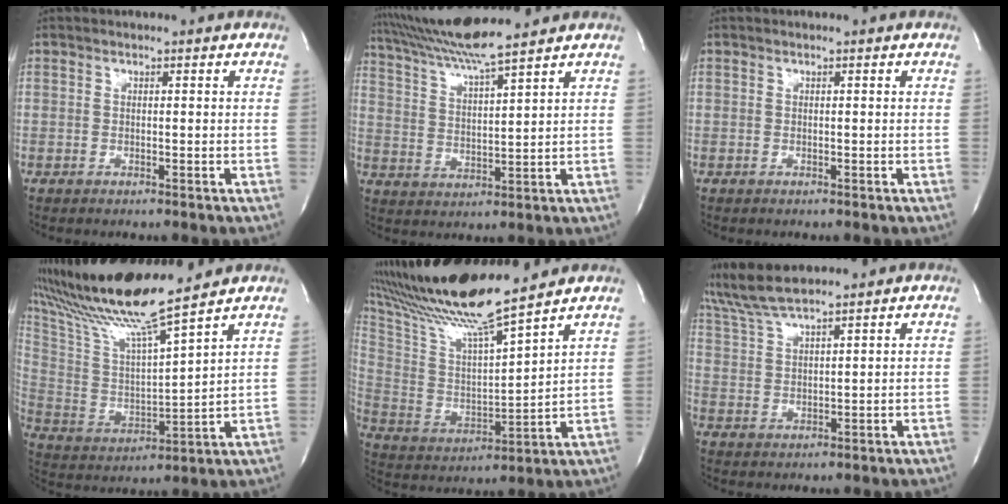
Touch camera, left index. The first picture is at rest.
{"total": 9.3, "force": [8.4, -1.6, 3.7], "torque": [-0.078, 0.013, 0.162]}
{"total": 0.0}
{"total": 17.4, "force": [14.6, -1.2, 9.3], "torque": [-0.190, -0.002, 0.267]}
{"total": 16.9, "force": [14.7, -1.0, 8.3], "torque": [-0.174, -0.006, 0.272]}
{"total": 6.8, "force": [6.2, -0.4, 2.8], "torque": [-0.074, 0.022, 0.127]}